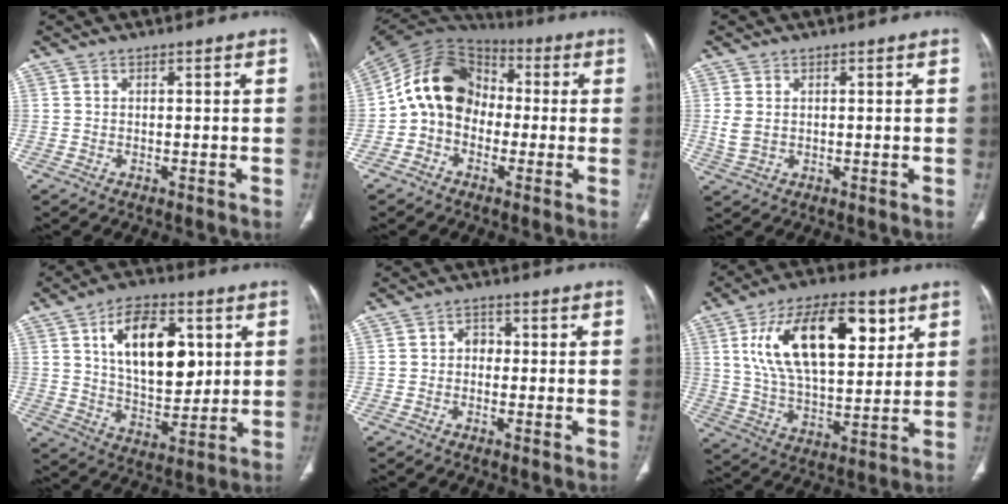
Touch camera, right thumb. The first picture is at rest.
{"total": 14.3, "force": [-0.9, 11.4, 8.6], "torque": [-0.131, 0.048, -0.033]}
{"total": 3.0, "force": [0.5, 2.0, 2.2], "torque": [-0.055, -0.002, 0.014]}
{"total": 16.9, "force": [4.9, 9.6, 13.0], "torque": [-0.168, -0.023, 0.085]}
{"total": 2.4, "force": [-0.2, 1.9, 1.5], "torque": [-0.003, 0.008, -0.015]}
{"total": 22.1, "force": [8.2, 10.5, 17.7], "torque": [-0.275, -0.020, 0.141]}